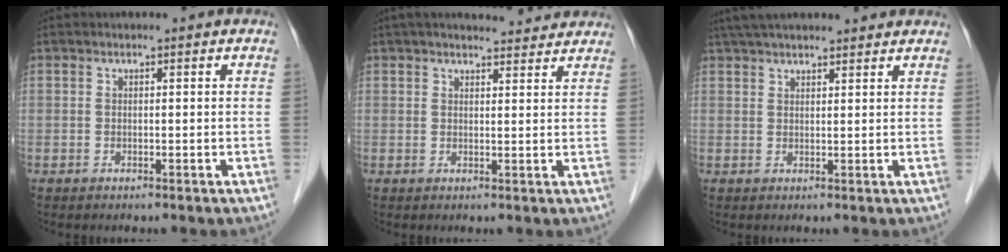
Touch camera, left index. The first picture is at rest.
{"total": 10.7, "force": [9.9, 2.1, 3.5], "torque": [-0.042, 0.021, 0.123]}
{"total": 11.9, "force": [10.5, 2.6, 5.0], "torque": [-0.074, 0.048, 0.152]}